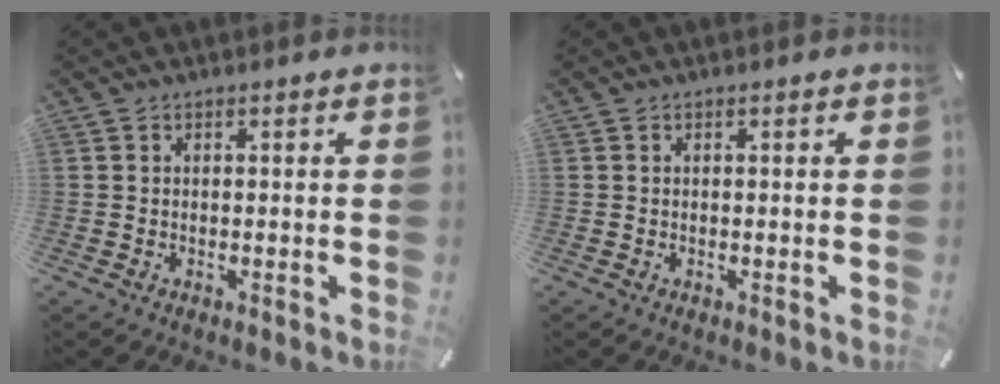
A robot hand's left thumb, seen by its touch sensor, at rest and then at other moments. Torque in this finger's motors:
{"motor_torque": [0.00, 0.01, -0.05, -0.05, 0.00]}